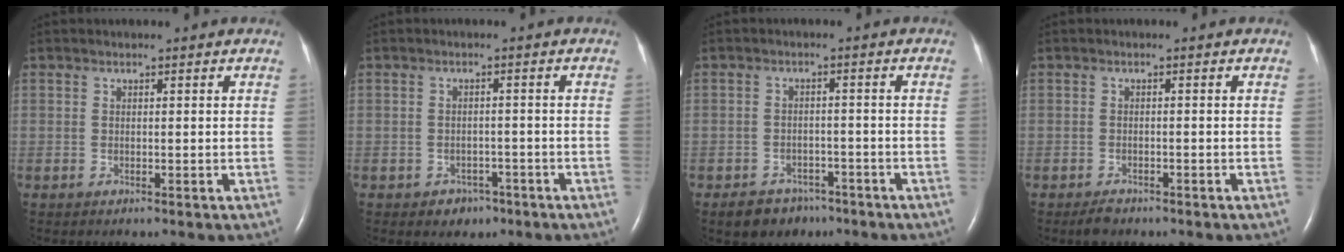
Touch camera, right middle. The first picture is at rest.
{"total": 2.8, "force": [-1.7, 2.2, 0.7], "torque": [-0.008, 0.009, -0.016]}
{"total": 5.3, "force": [-3.8, 3.4, 1.2], "torque": [-0.022, 0.006, -0.053]}
{"total": 2.0, "force": [-1.6, 0.9, 0.8], "torque": [-0.023, -0.002, -0.022]}